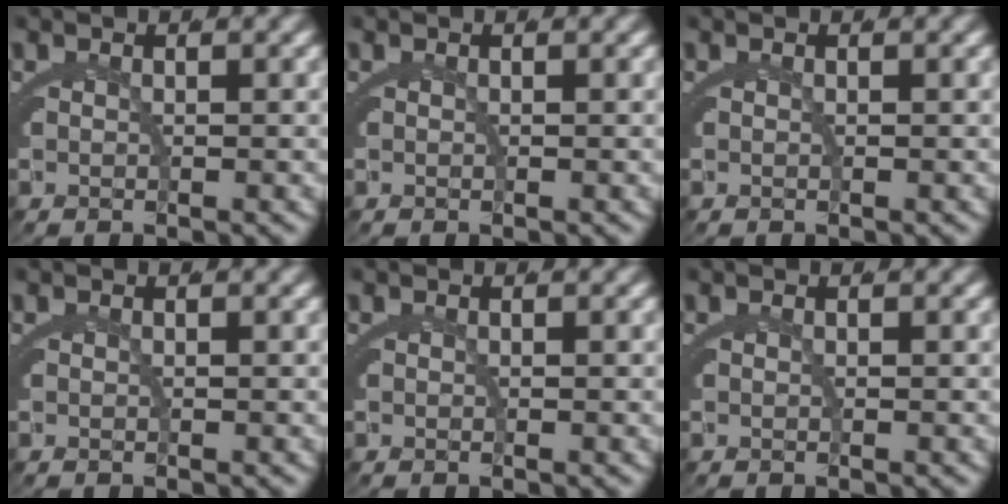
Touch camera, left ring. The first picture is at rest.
{"total": 0.0}
{"total": 0.0}
{"total": 0.0}
{"total": 0.0}
{"total": 0.0}